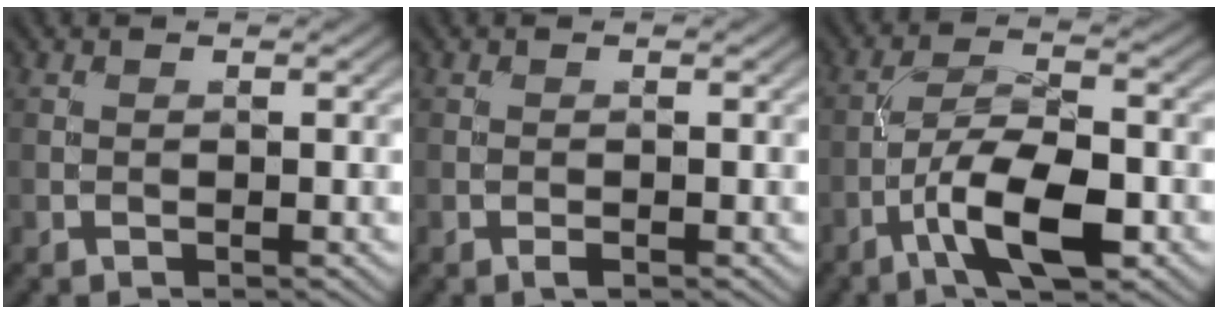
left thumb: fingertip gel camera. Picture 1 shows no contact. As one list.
[{"total": 0.7, "force": [-0.4, 0.2, 0.5], "torque": [-0.008, 0.001, -0.009]}, {"total": 8.6, "force": [-4.0, 2.7, 7.1], "torque": [-0.127, 0.012, -0.082]}]